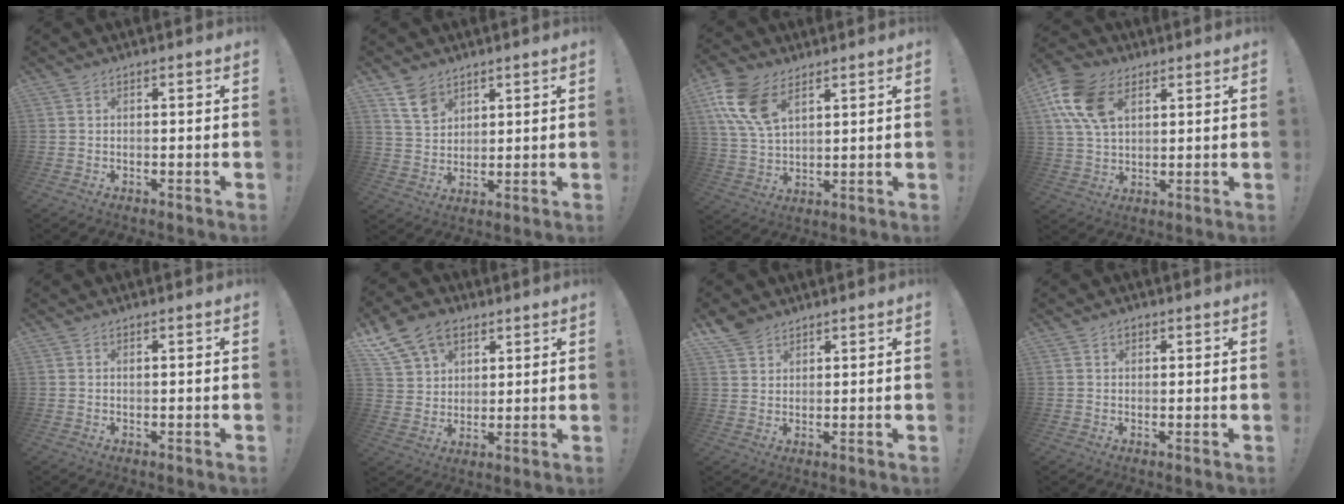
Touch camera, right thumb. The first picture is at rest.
{"total": 8.2, "force": [5.5, 5.3, 3.0], "torque": [-0.052, -0.028, 0.108]}
{"total": 13.5, "force": [6.9, 7.7, 8.6], "torque": [-0.182, -0.018, 0.131]}
{"total": 14.6, "force": [5.9, 9.5, 9.5], "torque": [-0.193, -0.011, 0.112]}
{"total": 0.0}
{"total": 13.3, "force": [7.6, 9.5, 5.4], "torque": [-0.090, -0.036, 0.150]}
{"total": 5.0, "force": [4.0, 2.7, 1.2], "torque": [-0.024, -0.022, 0.078]}
{"total": 1.5, "force": [0.8, 1.0, 0.6], "torque": [-0.012, 0.003, 0.015]}